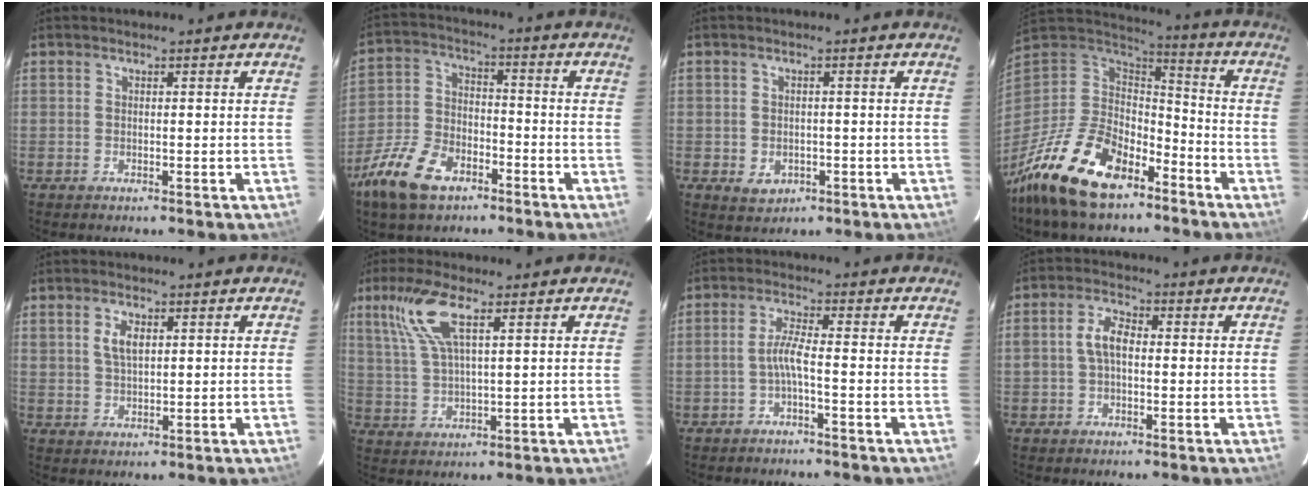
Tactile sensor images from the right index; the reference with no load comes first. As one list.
[{"total": 13.6, "force": [-8.7, 7.2, 7.6], "torque": [-0.183, -0.001, -0.164]}, {"total": 3.8, "force": [-1.2, 3.2, 1.6], "torque": [-0.035, 0.000, -0.006]}, {"total": 22.4, "force": [-14.7, 11.1, 12.8], "torque": [-0.276, -0.013, -0.254]}, {"total": 3.8, "force": [1.5, 2.0, 2.9], "torque": [-0.053, 0.003, 0.029]}, {"total": 9.2, "force": [4.6, 2.4, 7.6], "torque": [-0.166, 0.012, 0.097]}, {"total": 3.2, "force": [-1.5, -0.2, 2.8], "torque": [-0.063, 0.006, -0.029]}, {"total": 5.0, "force": [0.0, 2.9, 4.1], "torque": [-0.081, 0.014, 0.001]}]